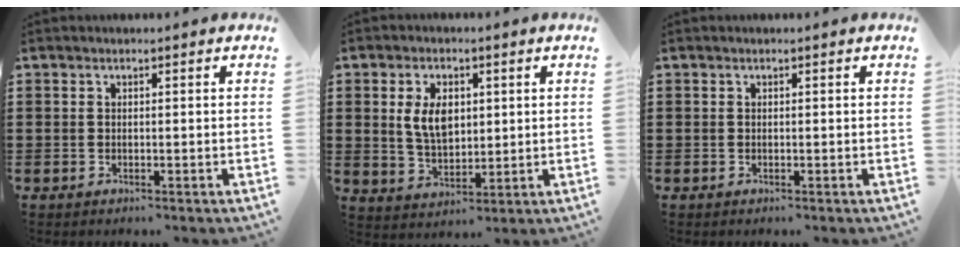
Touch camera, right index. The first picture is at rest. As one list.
[{"total": 6.4, "force": [1.4, 3.9, 4.9], "torque": [-0.106, 0.008, 0.020]}, {"total": 0.0}]